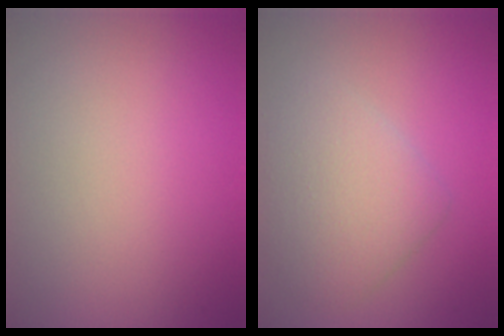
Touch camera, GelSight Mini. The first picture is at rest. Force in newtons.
{"total": 4.3, "press": 4.3, "slide": 0.2}